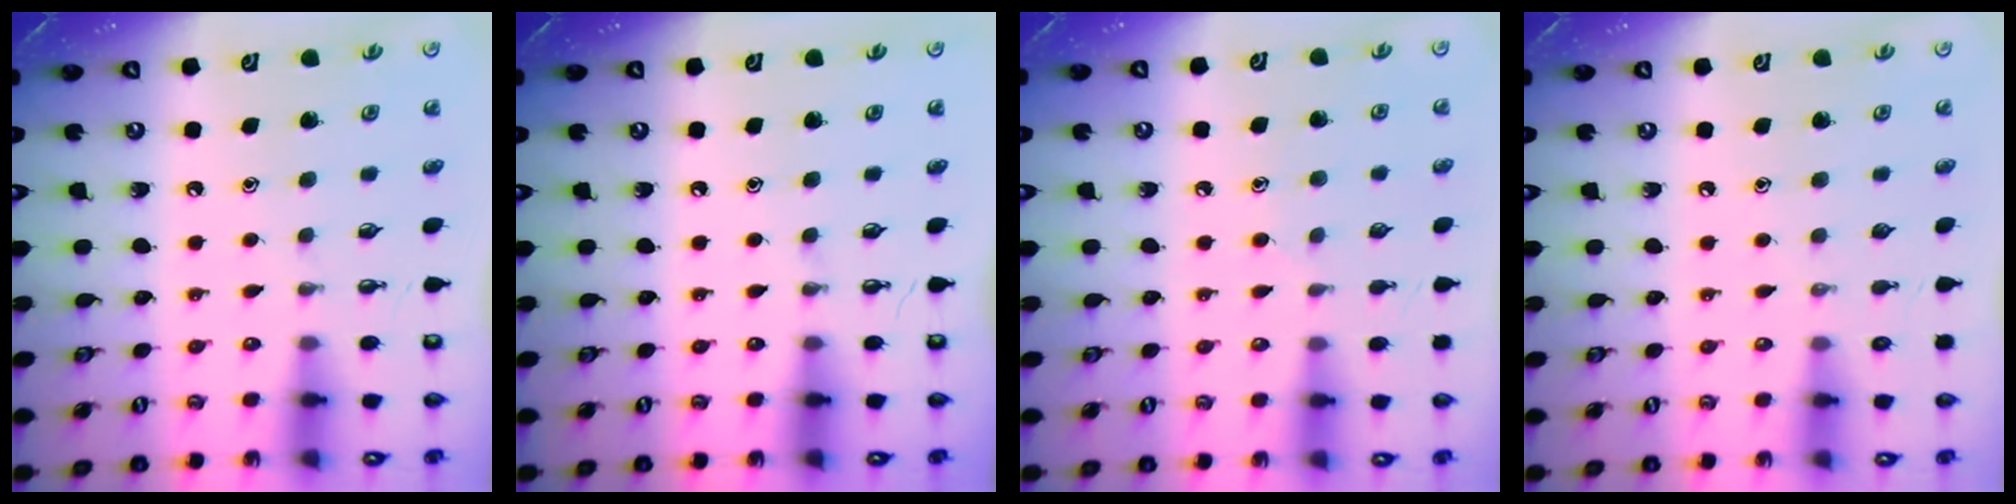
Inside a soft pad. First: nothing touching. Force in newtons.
{"total": 0.0}
{"total": 6.2, "press": 6.1, "slide": 0.7}
{"total": 0.0}